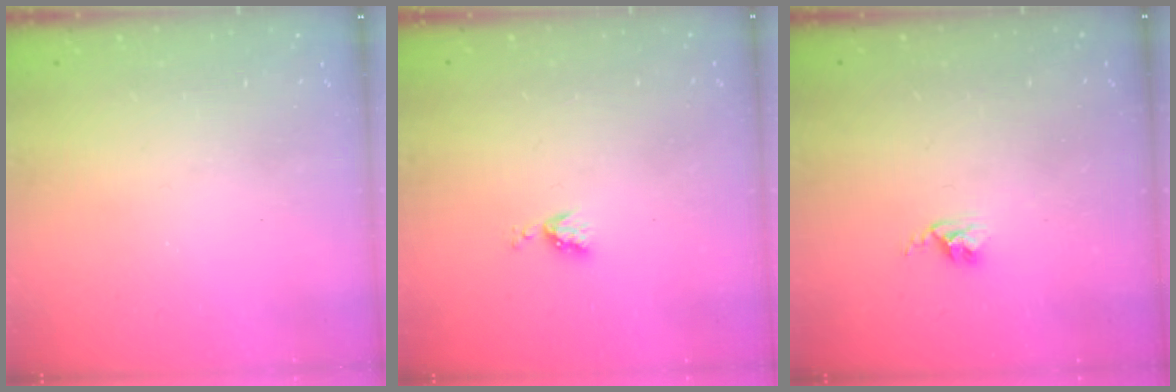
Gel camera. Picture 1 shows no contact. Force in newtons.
{"total": 4.3, "press": 4.3, "slide": 0.5}
{"total": 2.4, "press": 2.4, "slide": 0.3}